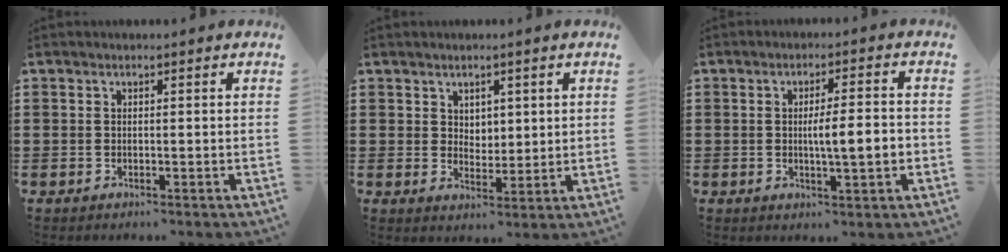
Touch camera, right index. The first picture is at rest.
{"total": 2.9, "force": [2.1, 2.0, 0.4], "torque": [-0.017, 0.007, 0.039]}
{"total": 5.7, "force": [-0.6, 0.8, 5.6], "torque": [-0.090, -0.004, -0.016]}